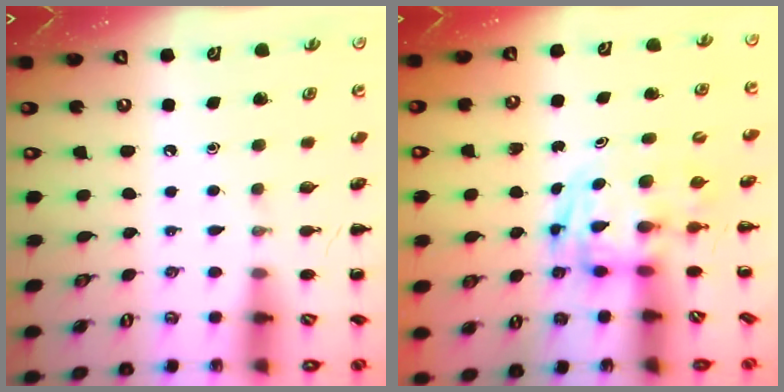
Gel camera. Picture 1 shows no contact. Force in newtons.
{"total": 2.8, "press": 2.8, "slide": 0.5}